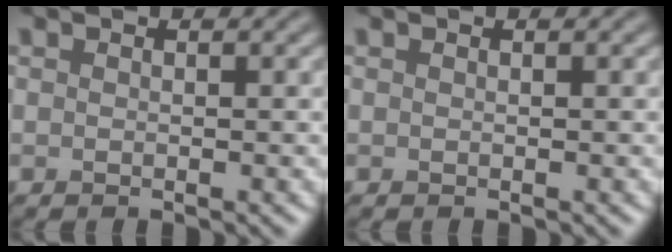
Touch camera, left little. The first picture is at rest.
{"total": 0.0}